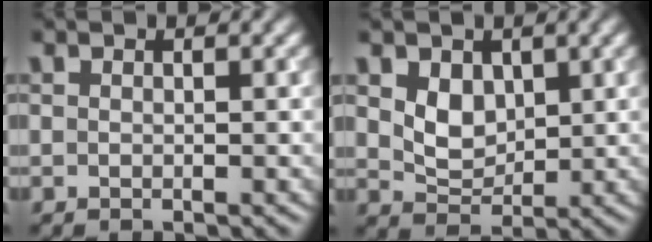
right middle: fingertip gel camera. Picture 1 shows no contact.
{"total": 3.1, "force": [1.1, 2.3, 1.8], "torque": [-0.038, -0.007, 0.020]}